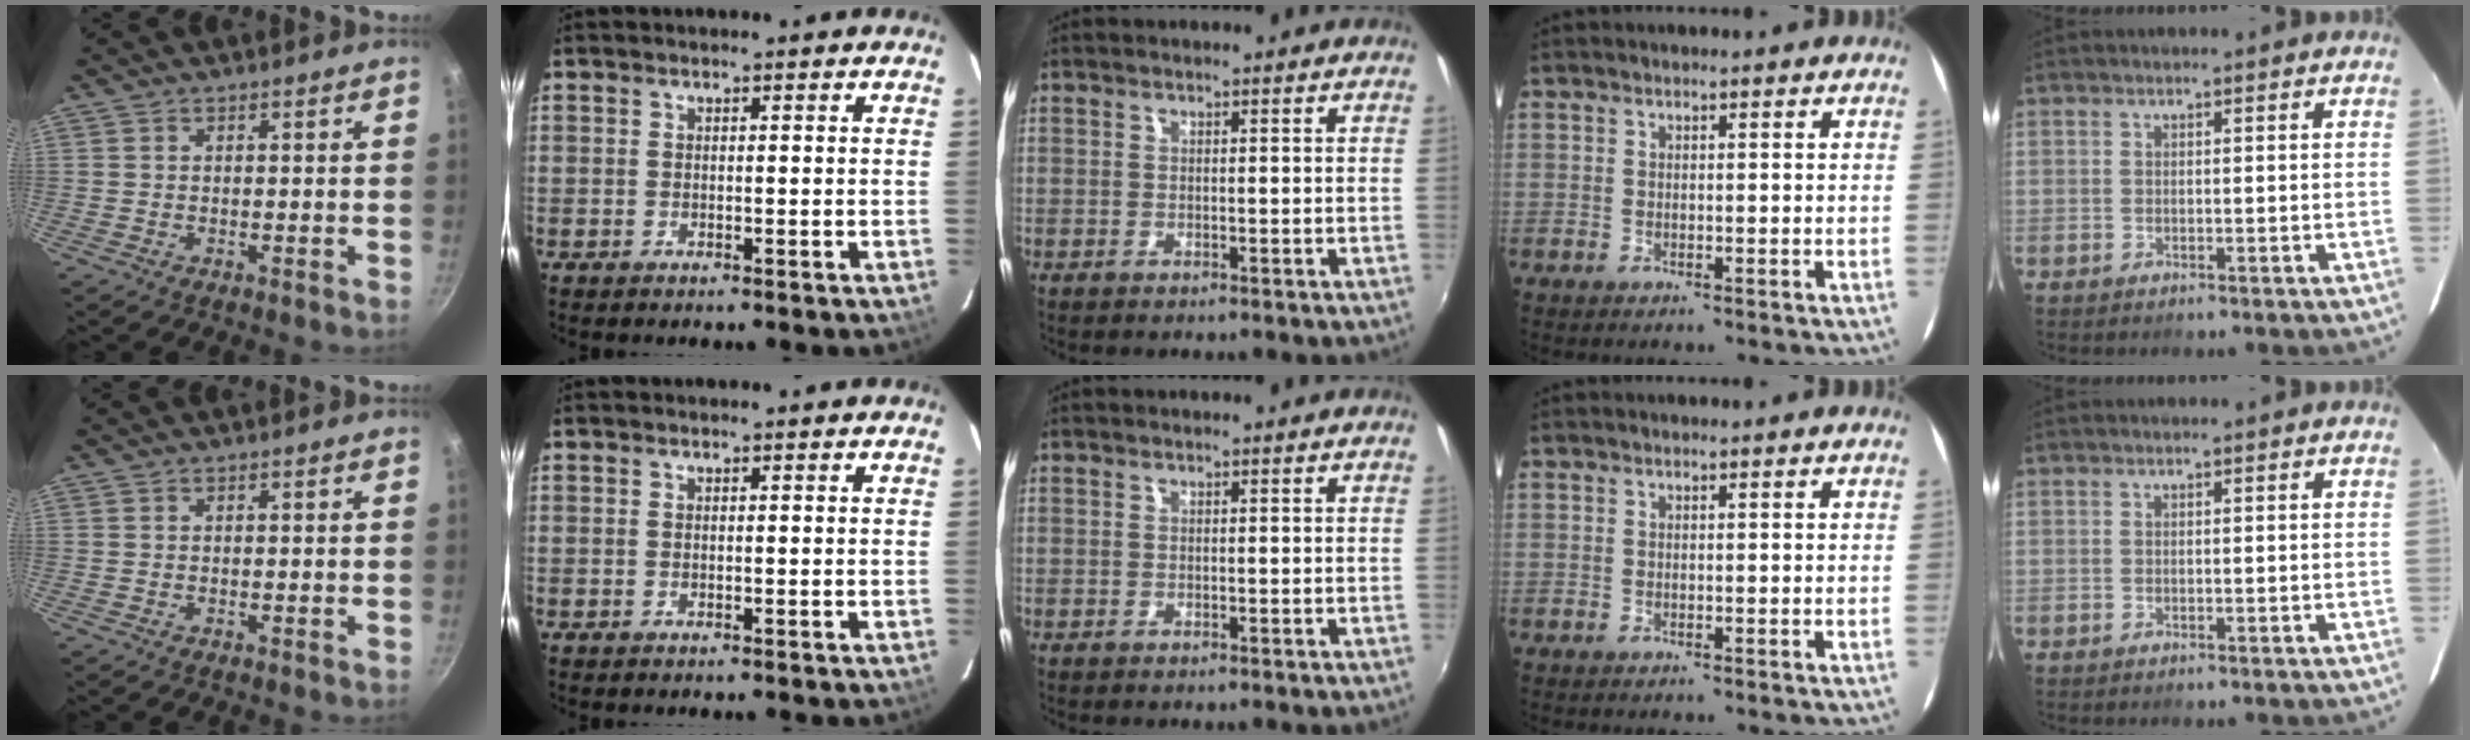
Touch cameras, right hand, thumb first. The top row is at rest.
{}